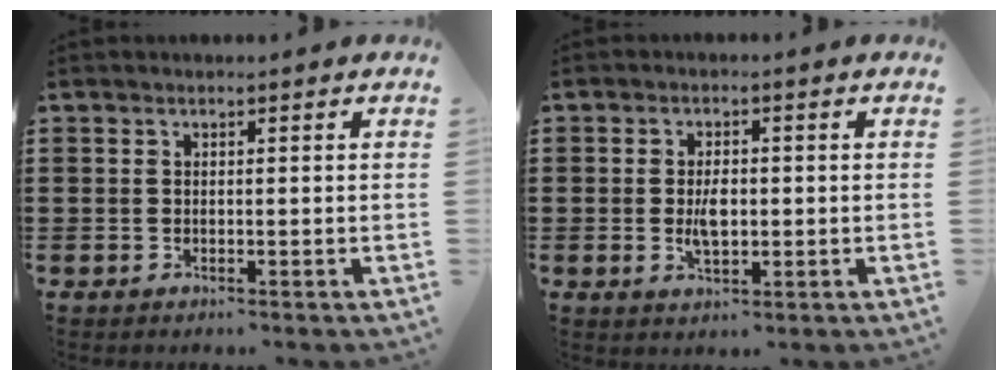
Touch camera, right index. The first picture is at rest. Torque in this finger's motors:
{"motor_torque": [2.14, 0.00, 0.35, 0.12]}